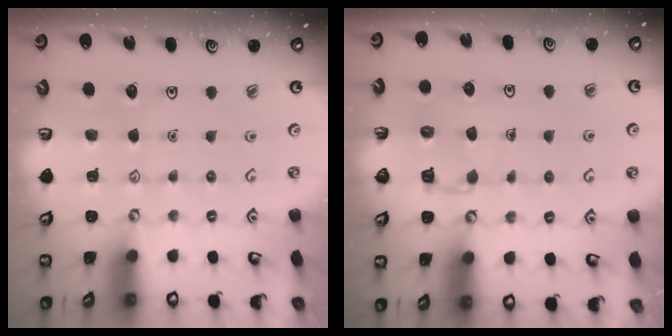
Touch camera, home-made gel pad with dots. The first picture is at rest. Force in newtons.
{"total": 5.5, "press": 5.5, "slide": 0.6}